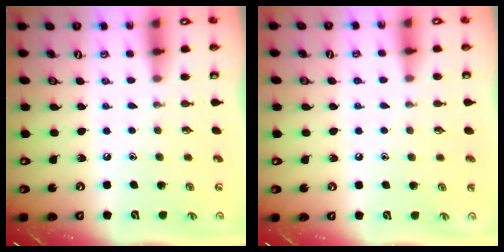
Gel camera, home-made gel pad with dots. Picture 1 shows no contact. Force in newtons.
{"total": 2.1, "press": 2.1, "slide": 0.2}